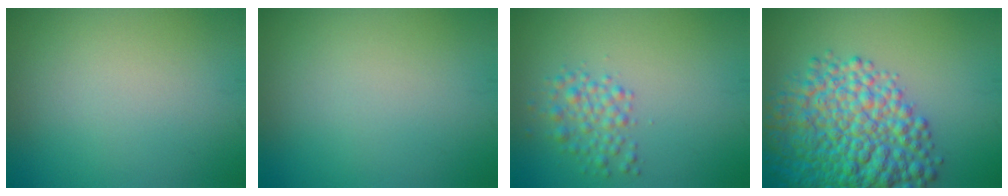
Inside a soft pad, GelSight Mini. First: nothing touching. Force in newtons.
{"total": 0.0}
{"total": 2.3, "press": 2.3, "slide": 0.1}
{"total": 10.2, "press": 10.2, "slide": 0.4}